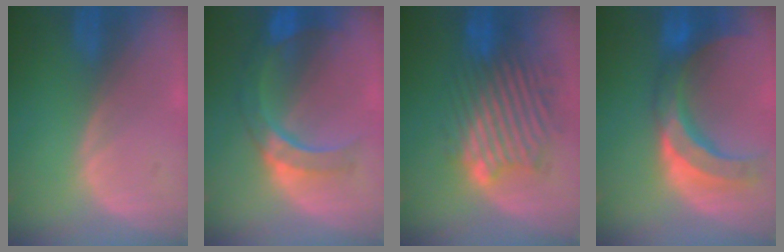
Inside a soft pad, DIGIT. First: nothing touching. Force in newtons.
{"total": 9.1, "press": 7.9, "slide": 4.4}
{"total": 11.0, "press": 10.3, "slide": 3.9}
{"total": 10.6, "press": 9.3, "slide": 5.0}